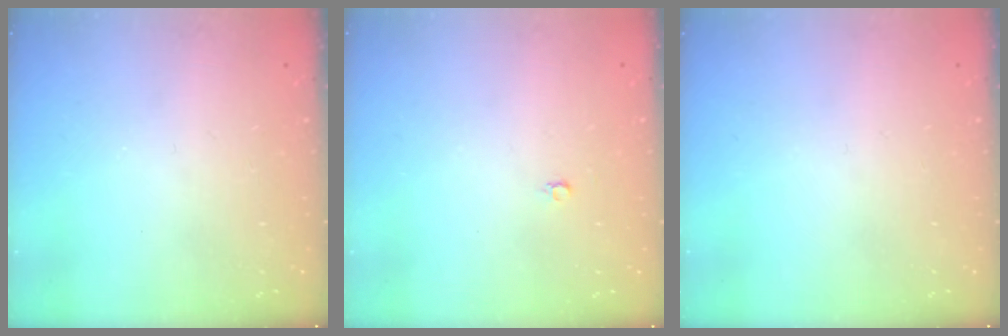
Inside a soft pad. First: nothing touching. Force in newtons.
{"total": 2.2, "press": 2.2, "slide": 0.2}
{"total": 0.0}